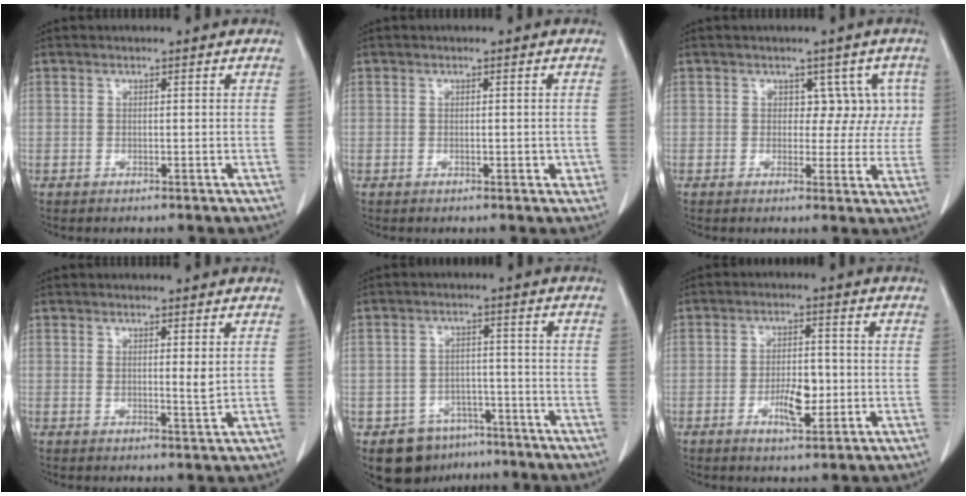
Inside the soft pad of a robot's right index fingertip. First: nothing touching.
{"total": 1.5, "force": [-0.2, 0.8, 1.3], "torque": [-0.014, 0.001, -0.001]}
{"total": 4.9, "force": [1.4, 3.7, 3.0], "torque": [-0.006, 0.013, 0.014]}
{"total": 2.2, "force": [0.8, 0.3, 2.0], "torque": [-0.034, -0.010, 0.013]}
{"total": 7.5, "force": [-5.1, 5.4, 1.2], "torque": [-0.011, 0.015, -0.070]}
{"total": 5.8, "force": [-1.6, 2.1, 5.1], "torque": [-0.091, -0.001, -0.022]}